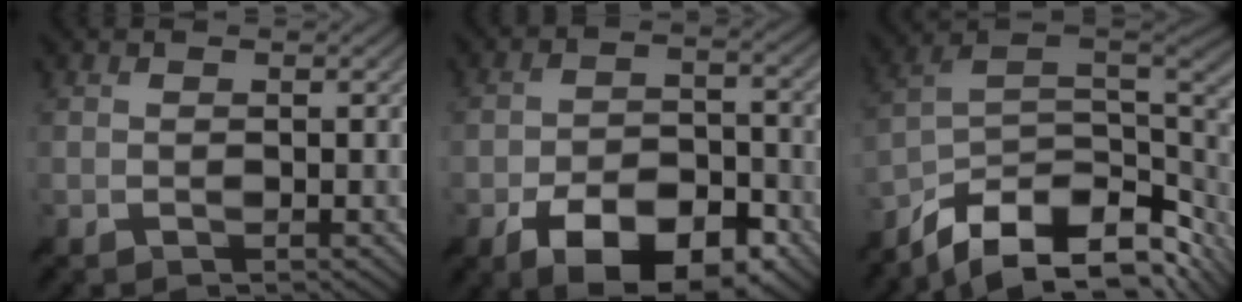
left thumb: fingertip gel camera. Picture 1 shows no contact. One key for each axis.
{"total": 12.0, "fx": -6.9, "fy": 5.6, "fz": 8.1, "tx": -0.138, "ty": 0.000, "tz": -0.122}
{"total": 14.8, "fx": -8.7, "fy": 6.9, "fz": 9.9, "tx": -0.219, "ty": -0.024, "tz": -0.134}